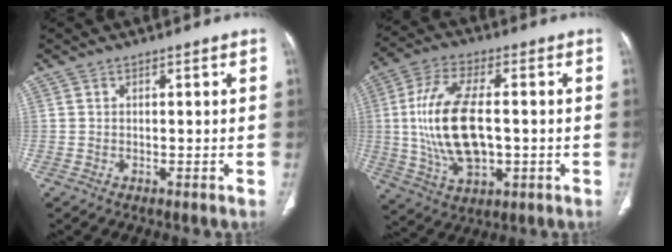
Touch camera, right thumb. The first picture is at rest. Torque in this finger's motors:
{"motor_torque": [1.38, 3.49, 1.65, 0.22, 0.63]}